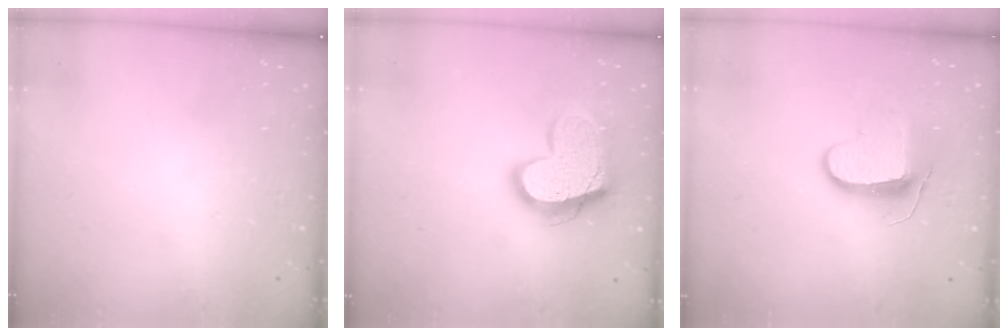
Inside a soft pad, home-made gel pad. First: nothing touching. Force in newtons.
{"total": 17.0, "press": 16.9, "slide": 1.4}
{"total": 9.4, "press": 9.4, "slide": 0.5}